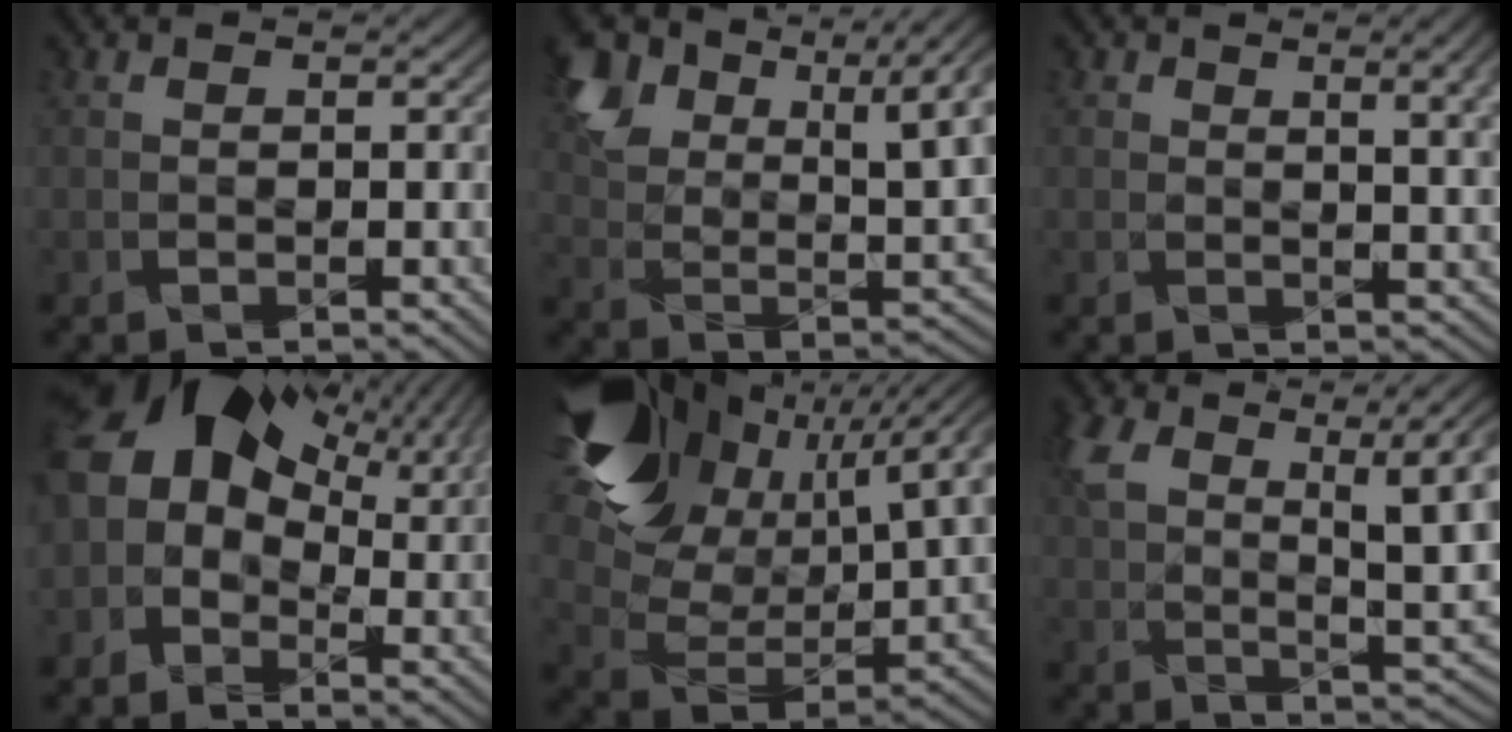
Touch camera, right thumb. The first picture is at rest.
{"total": 13.6, "force": [8.2, 6.8, 8.5], "torque": [-0.187, 0.017, 0.151]}
{"total": 4.3, "force": [2.0, 1.2, 3.6], "torque": [-0.047, 0.004, 0.028]}
{"total": 14.0, "force": [3.6, 9.8, 9.4], "torque": [-0.209, 0.003, 0.070]}
{"total": 18.6, "force": [8.6, 10.9, 12.4], "torque": [-0.268, 0.027, 0.161]}
{"total": 13.4, "force": [5.0, 5.5, 11.1], "torque": [-0.216, 0.000, 0.088]}